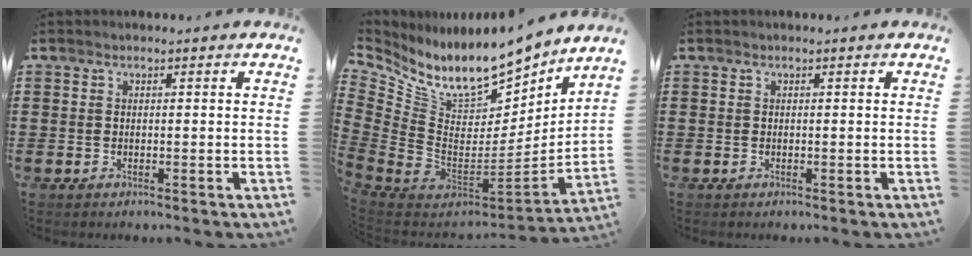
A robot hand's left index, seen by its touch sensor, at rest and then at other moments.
{"total": 11.5, "force": [9.1, 4.4, 5.6], "torque": [-0.129, -0.088, 0.157]}
{"total": 0.0}